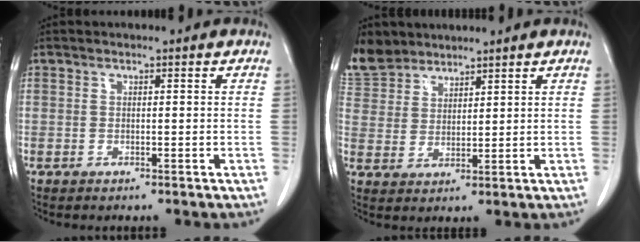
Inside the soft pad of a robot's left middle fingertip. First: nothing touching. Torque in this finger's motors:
{"motor_torque": [1.06, -1.07, 0.51, 0.13]}